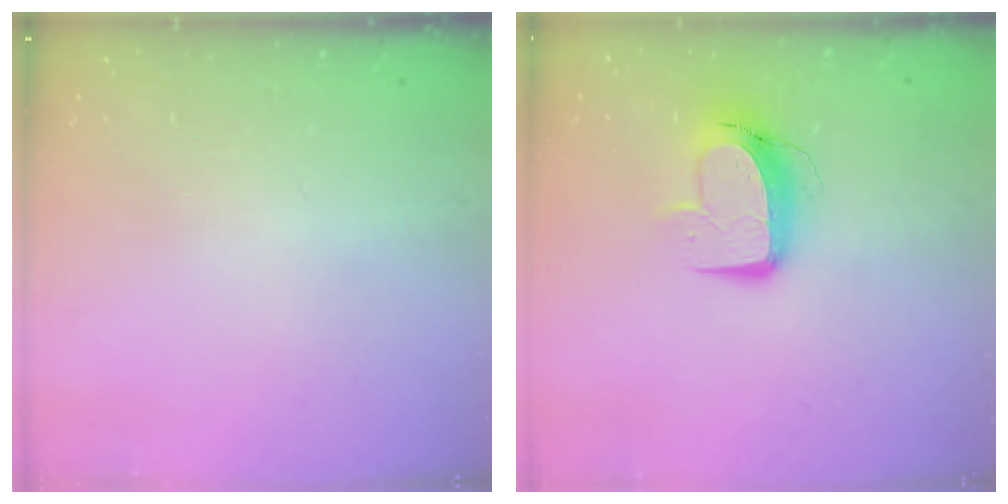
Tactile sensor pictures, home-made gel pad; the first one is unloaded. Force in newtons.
{"total": 10.4, "press": 10.4, "slide": 1.1}